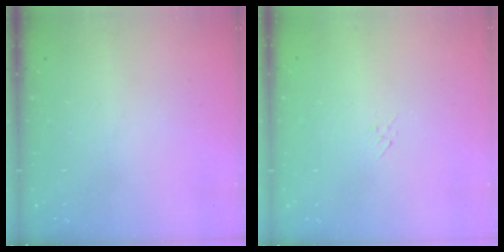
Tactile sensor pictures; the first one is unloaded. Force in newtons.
{"total": 2.9, "press": 2.9, "slide": 0.6}